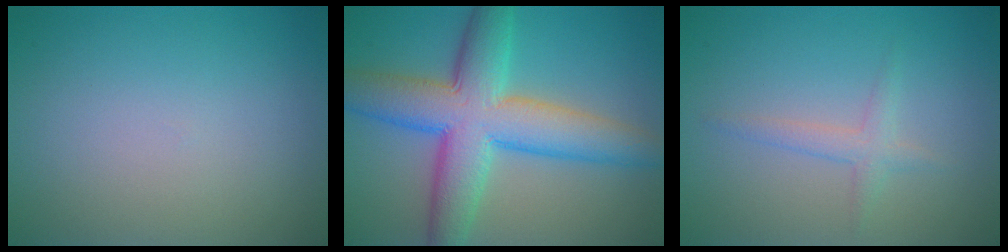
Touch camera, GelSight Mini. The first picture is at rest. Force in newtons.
{"total": 9.7, "press": 9.6, "slide": 0.2}
{"total": 1.7, "press": 1.7, "slide": 0.1}